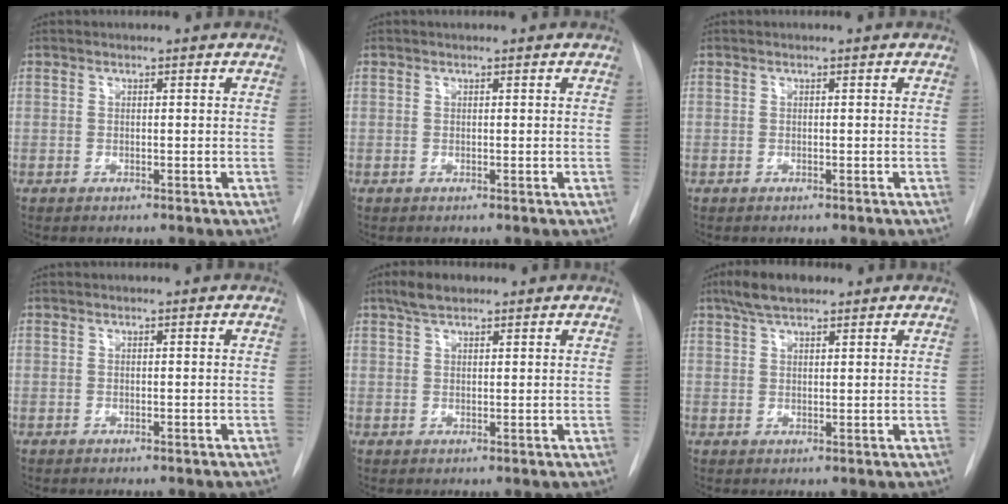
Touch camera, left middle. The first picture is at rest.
{"total": 0.0}
{"total": 0.5, "force": [-0.5, 0.1, 0.2], "torque": [0.000, -0.001, -0.008]}
{"total": 0.8, "force": [-0.7, 0.1, 0.3], "torque": [-0.004, -0.001, -0.012]}
{"total": 3.2, "force": [2.4, 1.3, 1.7], "torque": [-0.036, 0.011, 0.041]}
{"total": 5.0, "force": [3.6, 1.8, 2.9], "torque": [-0.060, 0.017, 0.064]}